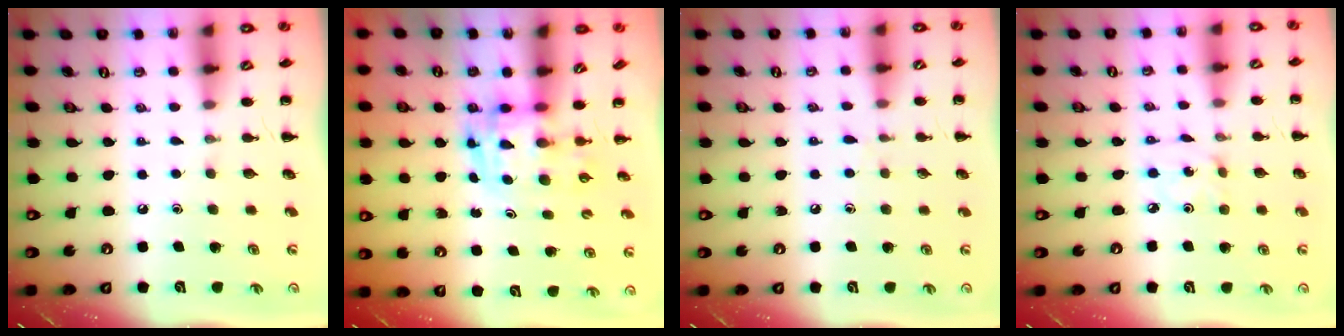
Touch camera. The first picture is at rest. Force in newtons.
{"total": 3.6, "press": 3.5, "slide": 0.6}
{"total": 3.9, "press": 3.4, "slide": 1.9}
{"total": 1.5, "press": 1.4, "slide": 0.5}